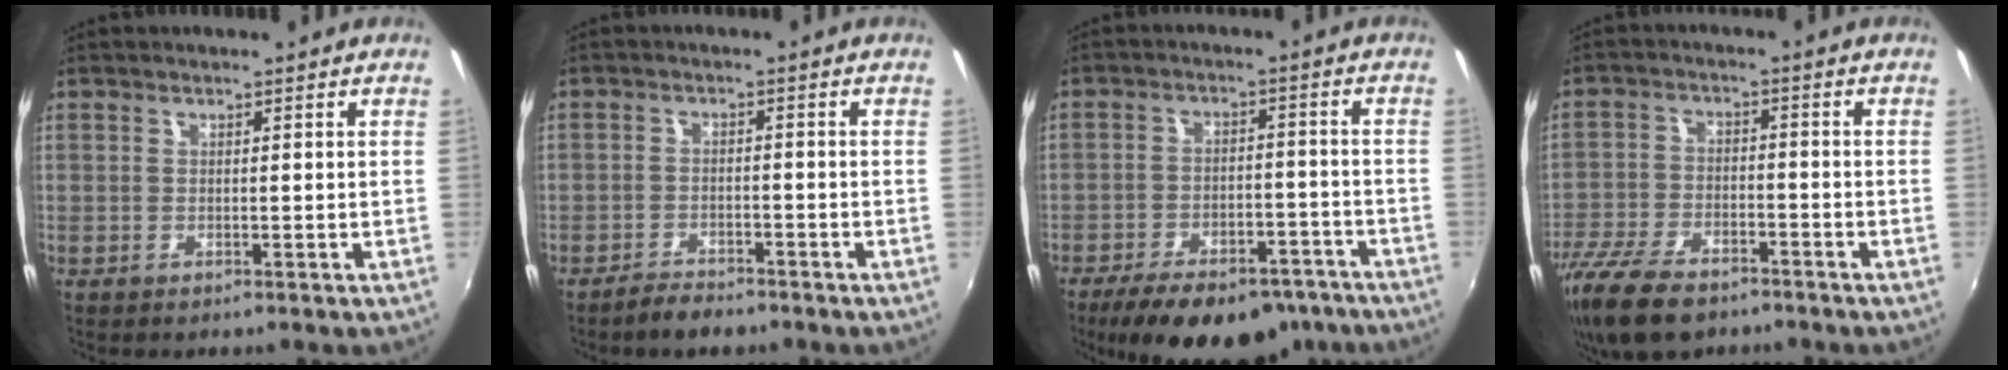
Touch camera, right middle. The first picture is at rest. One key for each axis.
{"total": 3.7, "fx": -3.3, "fy": 1.2, "fz": 1.2, "tx": -0.040, "ty": 0.003, "tz": -0.058}
{"total": 19.6, "fx": -15.2, "fy": 7.9, "fz": 9.5, "tx": -0.181, "ty": -0.009, "tz": -0.203}
{"total": 14.2, "fx": -10.5, "fy": 6.0, "fz": 7.5, "tx": -0.183, "ty": -0.034, "tz": -0.197}